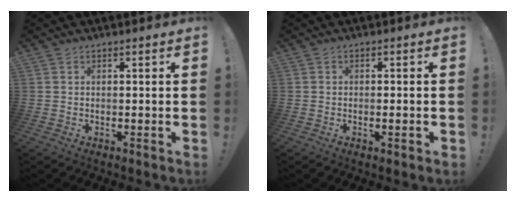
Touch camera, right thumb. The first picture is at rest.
{"total": 1.3, "force": [-0.4, -0.3, 1.2], "torque": [-0.018, -0.001, -0.008]}